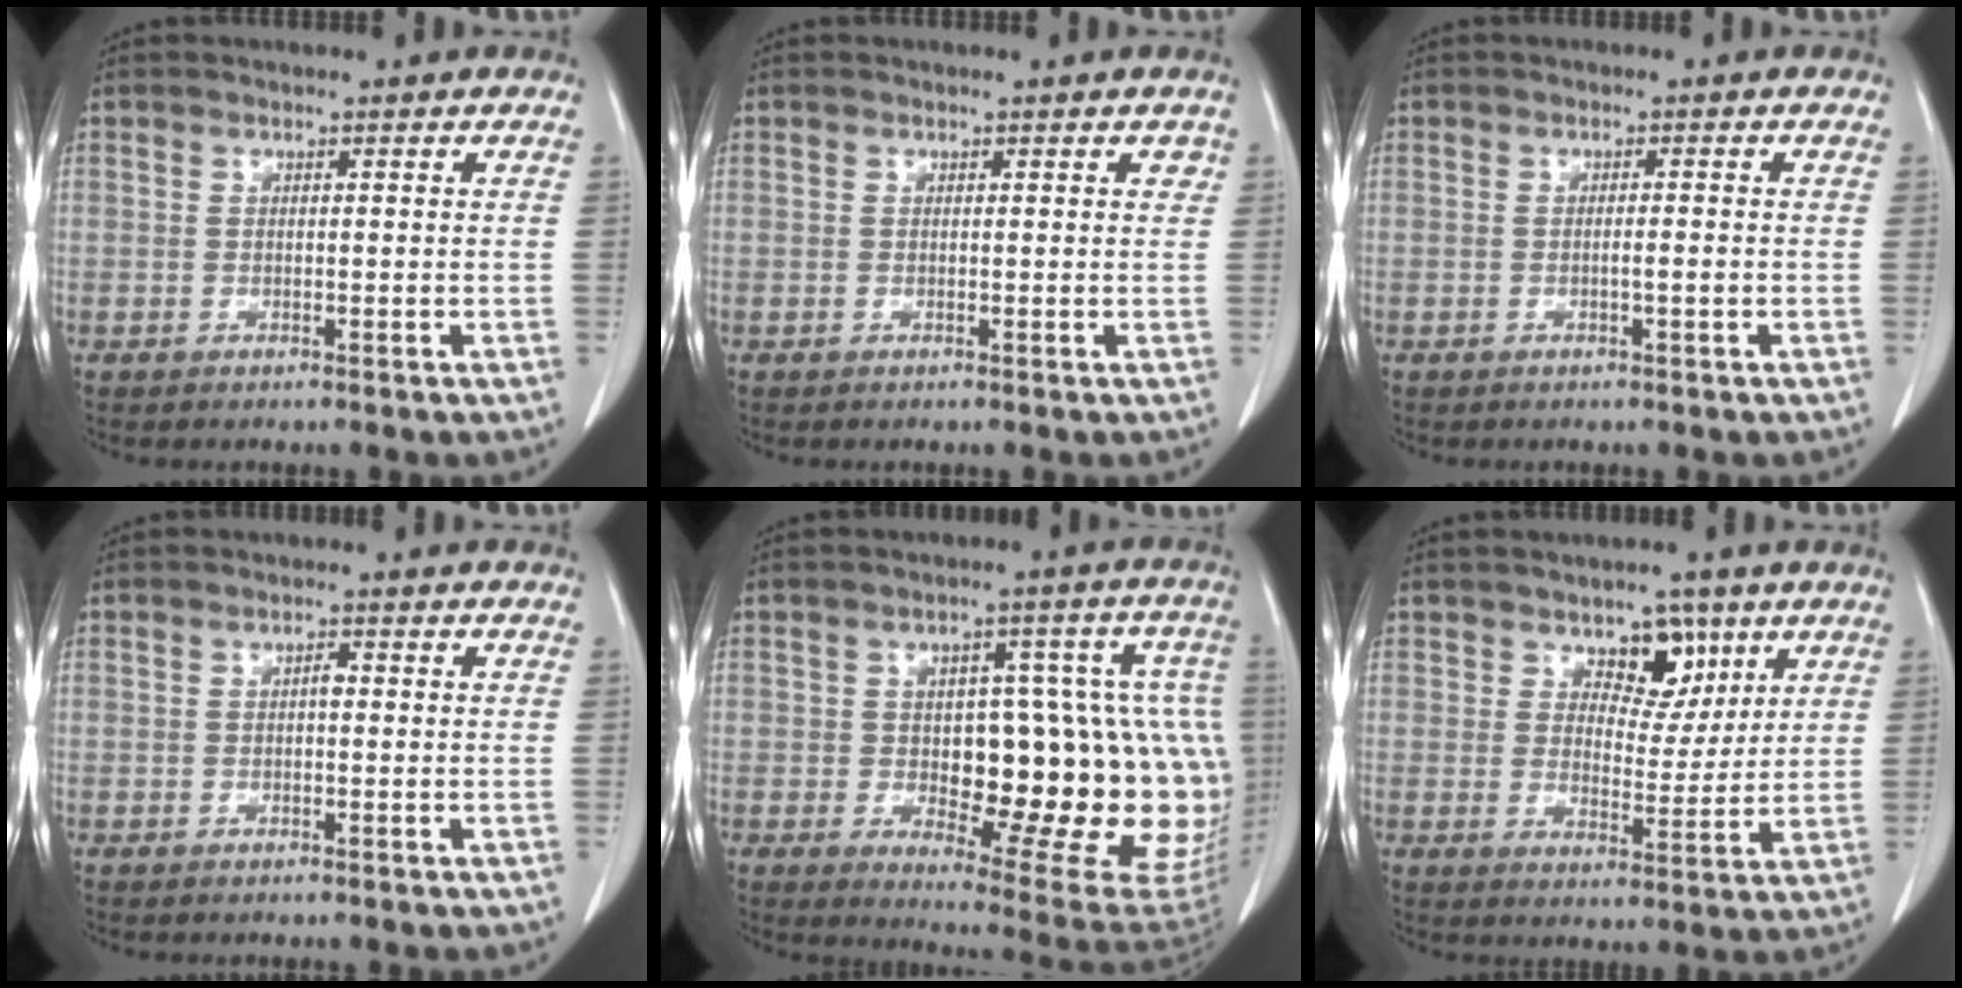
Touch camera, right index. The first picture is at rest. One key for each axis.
{"total": 0.8, "fx": 0.5, "fy": 0.4, "fz": 0.5, "tx": 0.001, "ty": 0.000, "tz": 0.002}
{"total": 1.3, "fx": -0.3, "fy": 0.0, "fz": 1.3, "tx": -0.023, "ty": 0.000, "tz": -0.005}
{"total": 1.1, "fx": 0.1, "fy": 0.5, "fz": 1.0, "tx": -0.016, "ty": 0.004, "tz": -0.001}
{"total": 23.8, "fx": -0.7, "fy": 8.4, "fz": 22.2, "tx": -0.217, "ty": 0.033, "tz": 0.020}
{"total": 6.7, "fx": 3.8, "fy": 4.0, "fz": 3.9, "tx": -0.049, "ty": 0.002, "tz": 0.062}